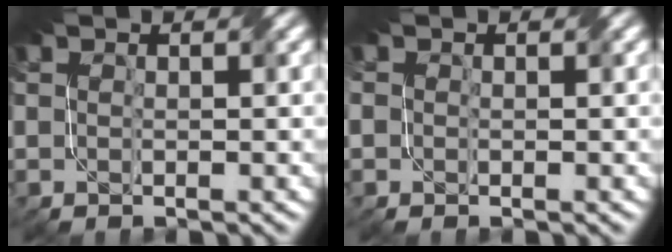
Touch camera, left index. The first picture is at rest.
{"total": 1.7, "force": [0.2, 1.4, 1.0], "torque": [-0.024, 0.010, 0.000]}